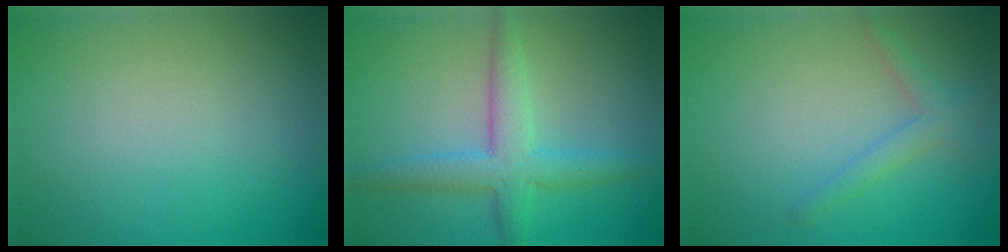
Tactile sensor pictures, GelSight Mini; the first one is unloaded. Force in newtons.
{"total": 3.3, "press": 3.3, "slide": 0.2}
{"total": 1.8, "press": 1.8, "slide": 0.0}